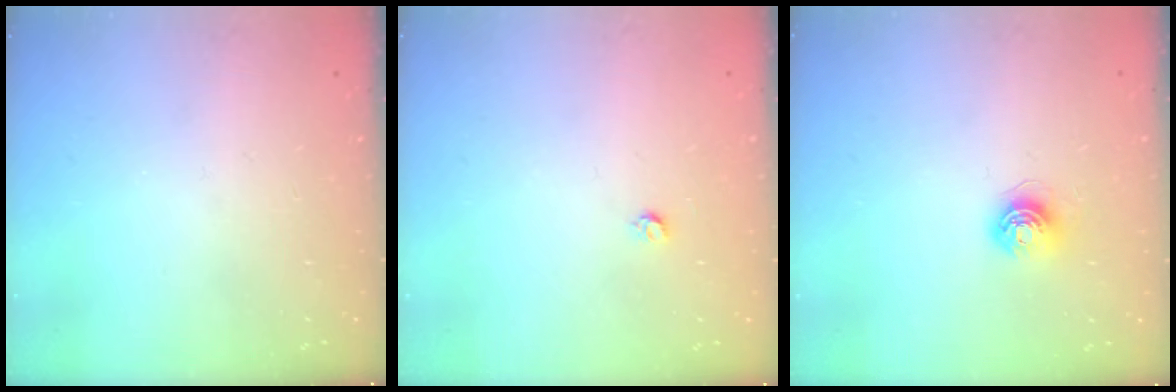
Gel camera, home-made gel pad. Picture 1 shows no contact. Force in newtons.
{"total": 3.0, "press": 3.0, "slide": 0.2}
{"total": 5.5, "press": 5.5, "slide": 0.4}